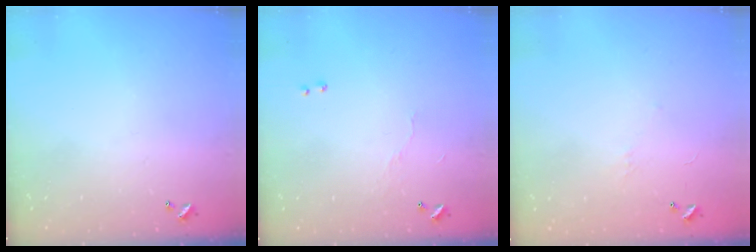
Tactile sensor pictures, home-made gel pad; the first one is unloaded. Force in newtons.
{"total": 5.8, "press": 5.8, "slide": 0.5}
{"total": 6.0, "press": 6.0, "slide": 0.7}